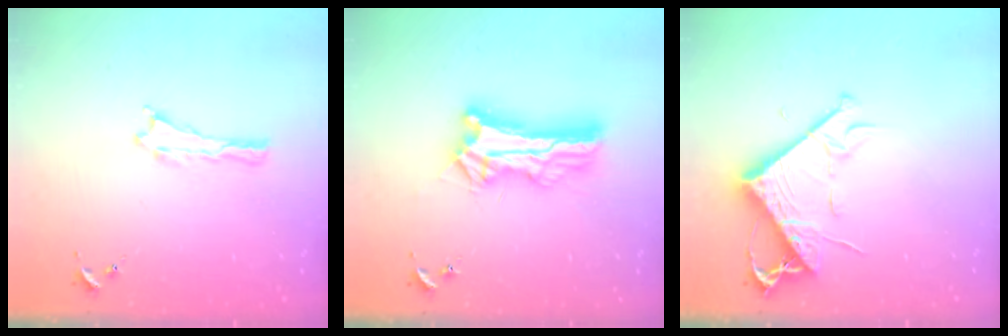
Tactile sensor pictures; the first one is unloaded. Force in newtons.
{"total": 11.7, "press": 11.6, "slide": 1.0}
{"total": 7.8, "press": 7.8, "slide": 0.8}